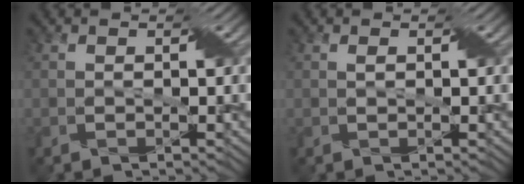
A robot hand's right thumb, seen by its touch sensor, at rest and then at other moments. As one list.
[{"total": 0.5, "force": [0.2, 0.2, 0.5], "torque": [-0.011, 0.004, 0.004]}]